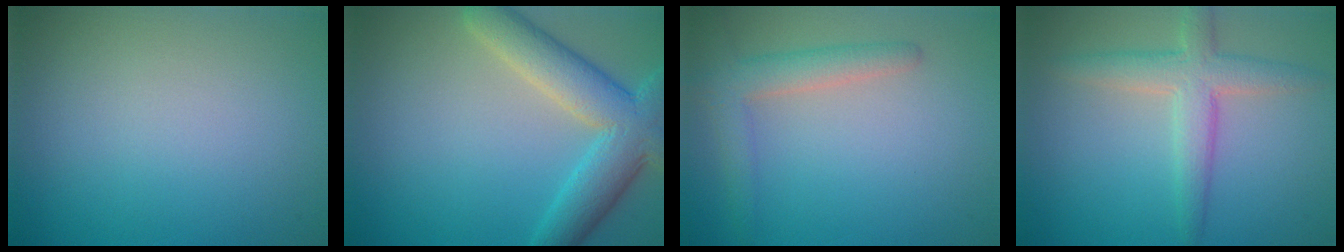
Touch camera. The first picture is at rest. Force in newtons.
{"total": 6.2, "press": 6.2, "slide": 0.5}
{"total": 3.0, "press": 3.0, "slide": 0.1}
{"total": 4.0, "press": 4.0, "slide": 0.2}